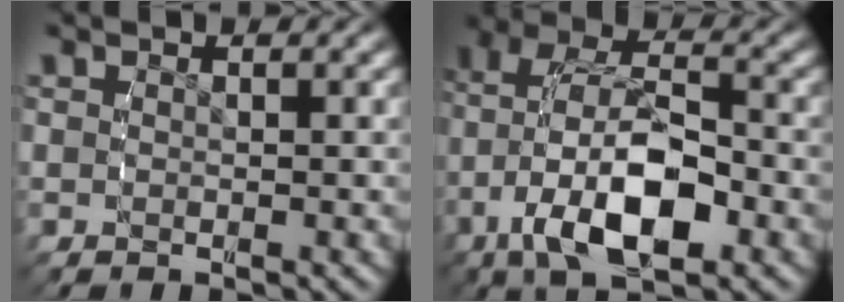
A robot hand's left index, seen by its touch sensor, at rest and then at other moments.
{"total": 8.6, "force": [-0.8, 5.0, 7.0], "torque": [-0.125, -0.025, -0.004]}